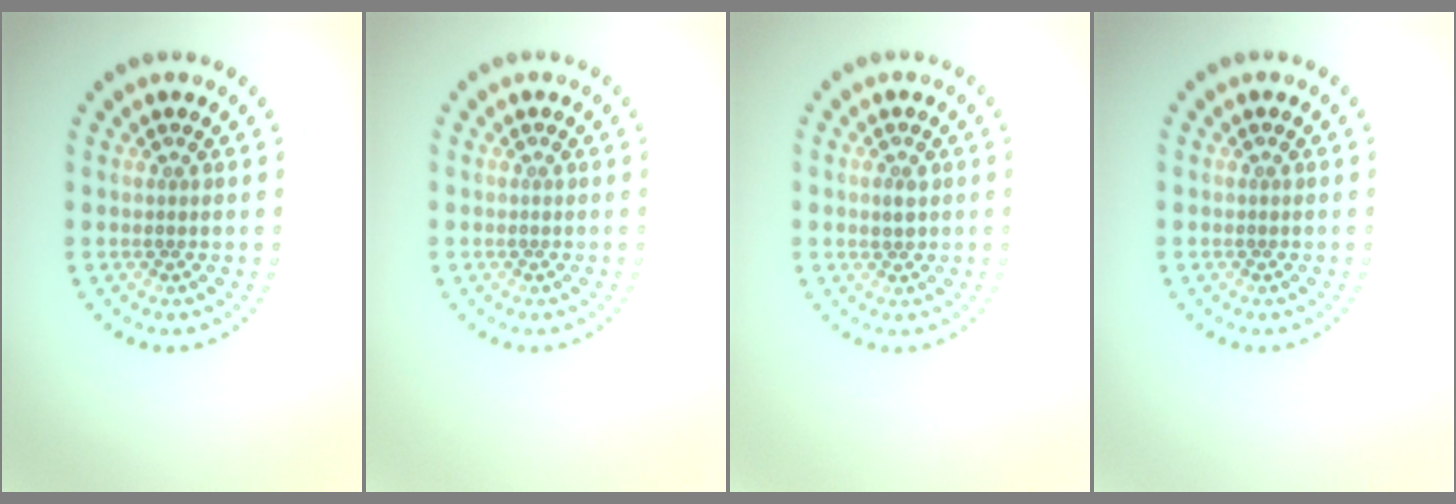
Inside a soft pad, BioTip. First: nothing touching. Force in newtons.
{"total": 0.0}
{"total": 1.2, "press": 1.2, "slide": 0.2}
{"total": 0.0}